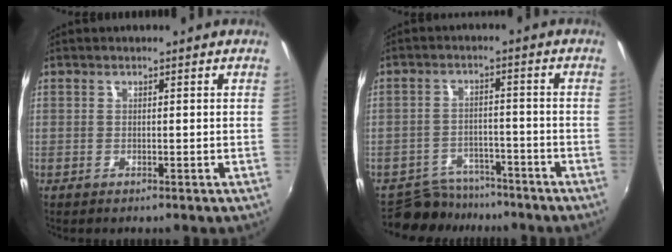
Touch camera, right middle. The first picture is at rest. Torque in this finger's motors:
{"motor_torque": [-0.43, -0.47, -0.19, -0.04]}